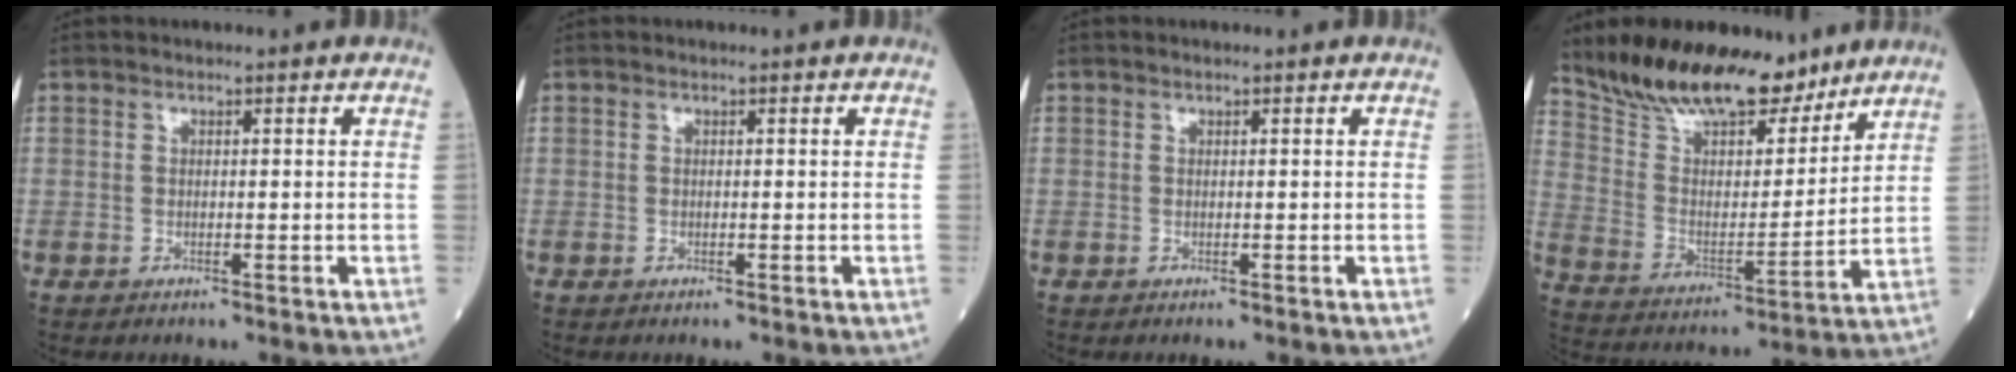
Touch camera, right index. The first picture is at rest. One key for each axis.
{"total": 0.0}
{"total": 0.0}
{"total": 18.4, "fx": 15.3, "fy": 5.5, "fz": 8.6, "tx": -0.154, "ty": 0.001, "tz": 0.278}